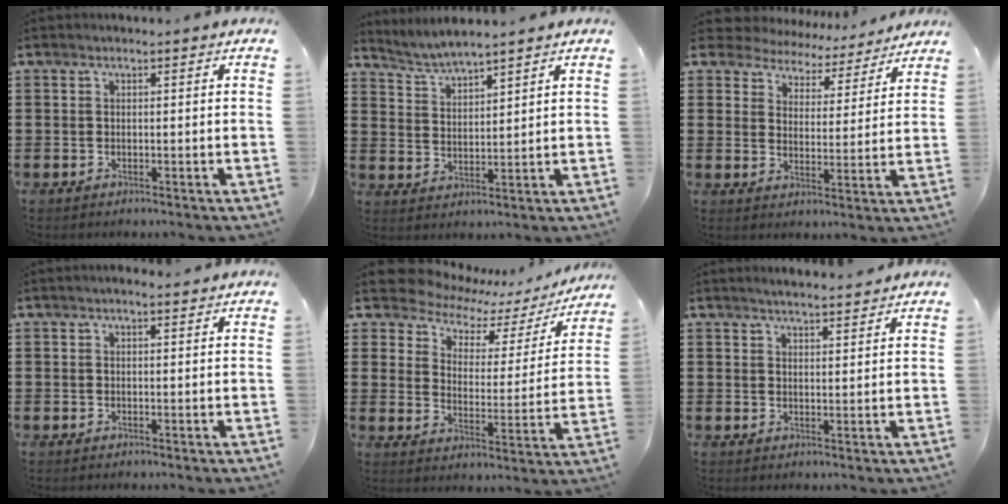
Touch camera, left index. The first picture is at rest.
{"total": 3.4, "force": [3.4, -0.2, 0.4], "torque": [-0.022, -0.015, 0.059]}
{"total": 5.4, "force": [5.3, 1.0, -0.2], "torque": [-0.031, -0.037, 0.091]}
{"total": 1.0, "force": [0.6, 0.2, 0.8], "torque": [-0.016, 0.002, 0.010]}
{"total": 5.6, "force": [4.9, 2.1, 1.6], "torque": [-0.063, -0.034, 0.081]}
{"total": 2.6, "force": [2.6, 0.0, 0.5], "torque": [-0.017, -0.003, 0.048]}